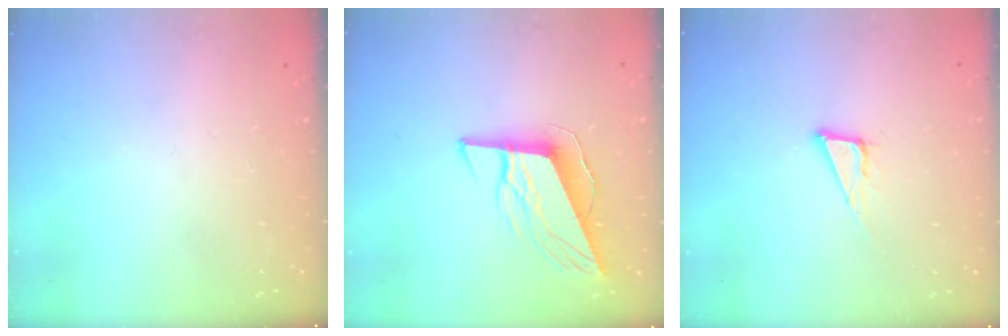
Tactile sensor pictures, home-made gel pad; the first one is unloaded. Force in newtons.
{"total": 13.0, "press": 12.6, "slide": 3.2}
{"total": 7.2, "press": 6.8, "slide": 2.6}